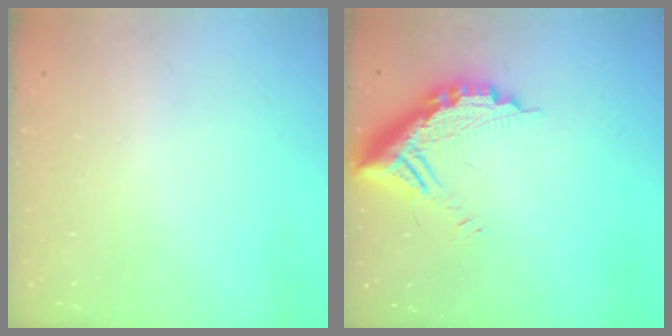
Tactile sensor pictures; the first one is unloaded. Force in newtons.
{"total": 13.8, "press": 13.8, "slide": 1.3}